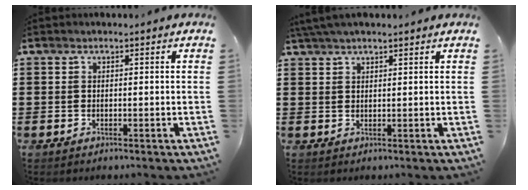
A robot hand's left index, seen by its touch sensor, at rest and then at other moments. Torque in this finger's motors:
{"motor_torque": [1.60, -0.54, 1.05, 0.21]}